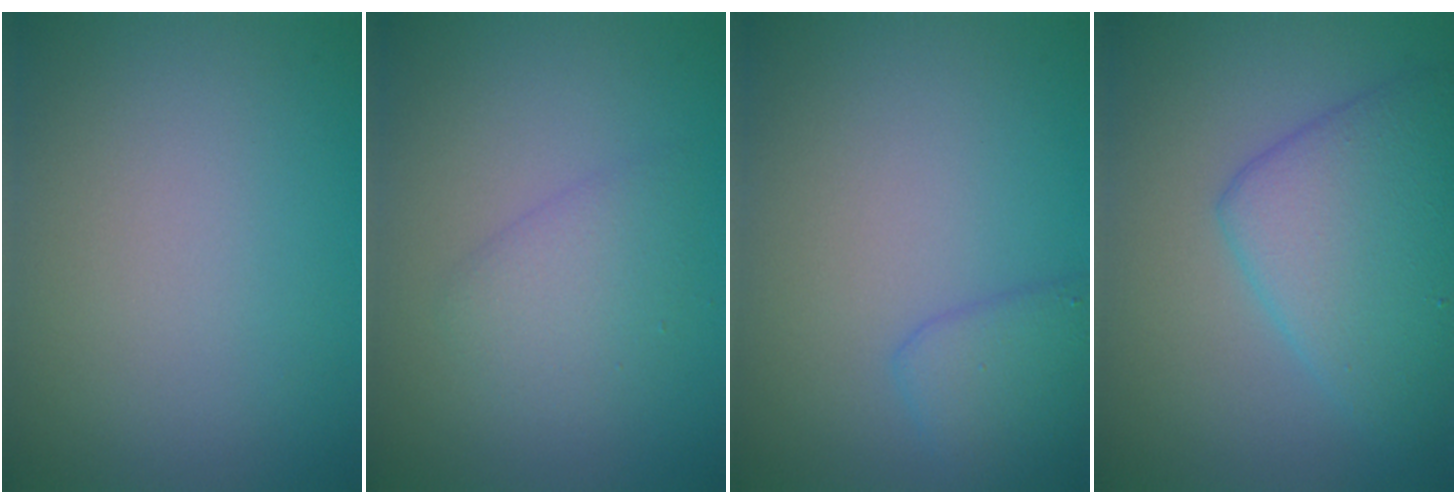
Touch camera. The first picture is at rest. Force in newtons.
{"total": 2.4, "press": 2.4, "slide": 0.2}
{"total": 2.5, "press": 2.5, "slide": 0.2}
{"total": 6.0, "press": 6.0, "slide": 0.1}